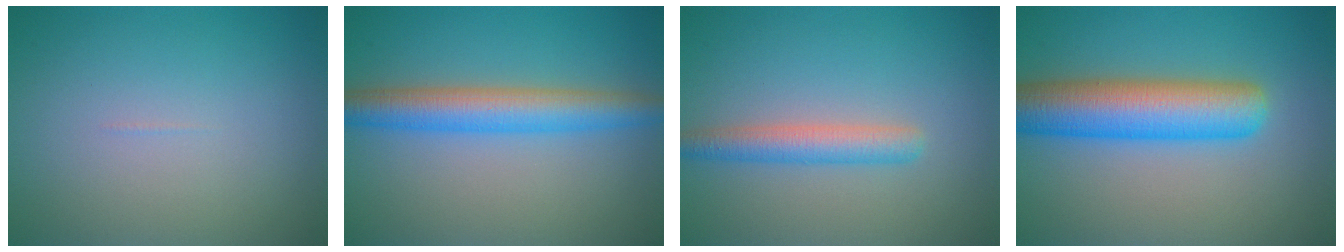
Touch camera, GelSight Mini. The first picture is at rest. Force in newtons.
{"total": 5.1, "press": 5.1, "slide": 0.0}
{"total": 3.0, "press": 3.0, "slide": 0.1}
{"total": 7.9, "press": 7.9, "slide": 0.2}